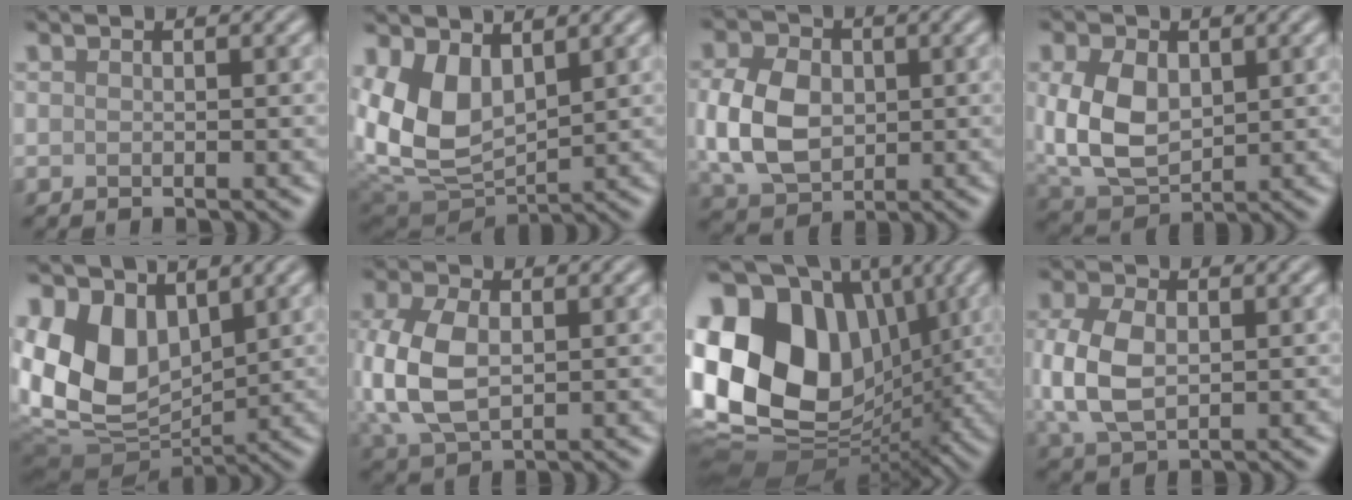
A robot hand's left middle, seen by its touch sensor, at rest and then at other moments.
{"total": 7.4, "force": [2.3, 4.6, 5.3], "torque": [-0.120, -0.017, 0.045]}
{"total": 7.0, "force": [0.1, 5.1, 4.9], "torque": [-0.113, 0.004, -0.002]}
{"total": 7.3, "force": [0.7, 4.9, 5.4], "torque": [-0.136, 0.000, 0.019]}
{"total": 9.4, "force": [2.2, 6.2, 6.8], "torque": [-0.150, -0.005, 0.039]}
{"total": 7.5, "force": [0.1, 4.9, 5.7], "torque": [-0.161, 0.000, 0.010]}
{"total": 18.9, "force": [2.0, 13.9, 12.7], "torque": [-0.260, 0.016, 0.049]}
{"total": 6.2, "force": [0.2, 4.1, 4.7], "torque": [-0.121, 0.004, 0.007]}